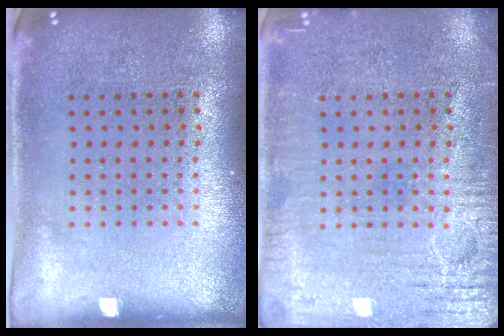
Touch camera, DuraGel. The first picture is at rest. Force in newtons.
{"total": 3.6, "press": 3.6, "slide": 0.4}